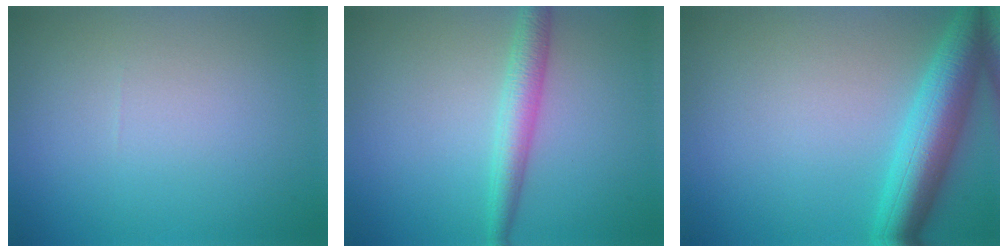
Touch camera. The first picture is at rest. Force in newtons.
{"total": 2.9, "press": 2.9, "slide": 0.0}
{"total": 6.5, "press": 6.5, "slide": 0.2}